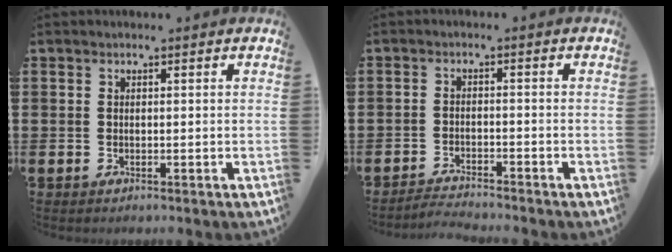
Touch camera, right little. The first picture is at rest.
{"total": 2.1, "force": [-2.1, -0.2, 0.0], "torque": [-0.003, 0.003, -0.044]}